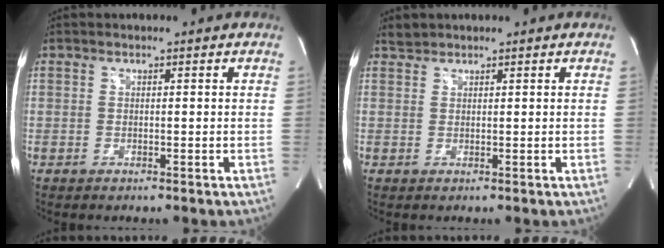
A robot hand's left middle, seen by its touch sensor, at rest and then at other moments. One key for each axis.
{"total": 1.2, "fx": 1.1, "fy": 0.3, "fz": -0.2, "tx": -0.001, "ty": 0.004, "tz": 0.023}